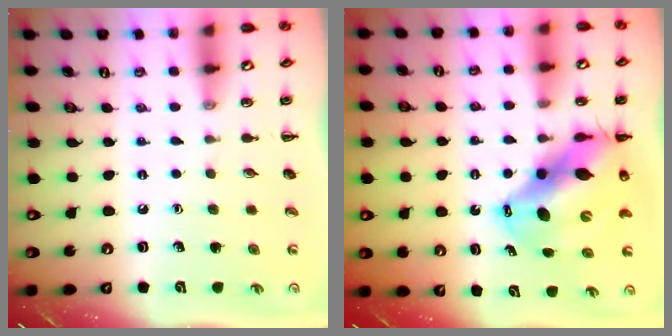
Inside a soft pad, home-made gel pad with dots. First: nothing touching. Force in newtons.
{"total": 14.4, "press": 13.8, "slide": 4.1}